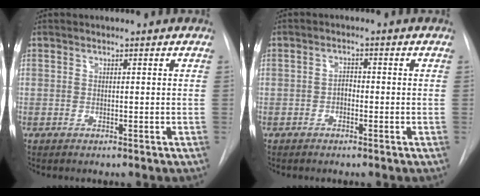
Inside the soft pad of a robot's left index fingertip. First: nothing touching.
{"total": 1.4, "force": [-0.6, 0.8, 0.9], "torque": [-0.013, 0.003, -0.014]}